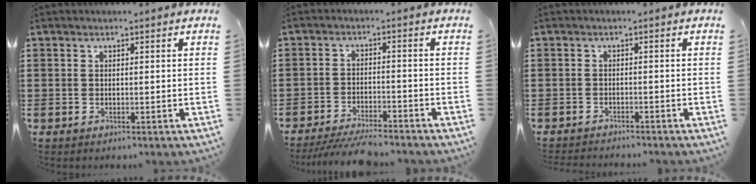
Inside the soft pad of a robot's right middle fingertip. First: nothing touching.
{"total": 5.1, "force": [-4.8, 0.4, 1.7], "torque": [-0.033, -0.006, -0.093]}
{"total": 1.4, "force": [-1.4, 0.0, 0.0], "torque": [-0.003, 0.003, -0.029]}